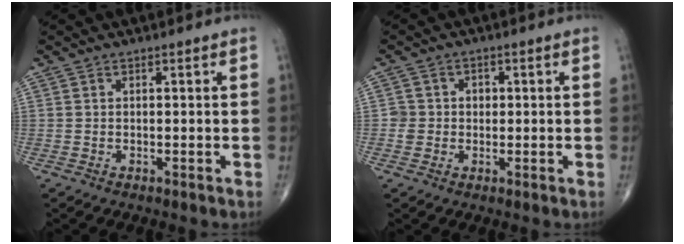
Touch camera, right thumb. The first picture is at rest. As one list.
[{"total": 3.5, "force": [0.1, 3.2, 1.5], "torque": [-0.006, 0.010, 0.002]}]